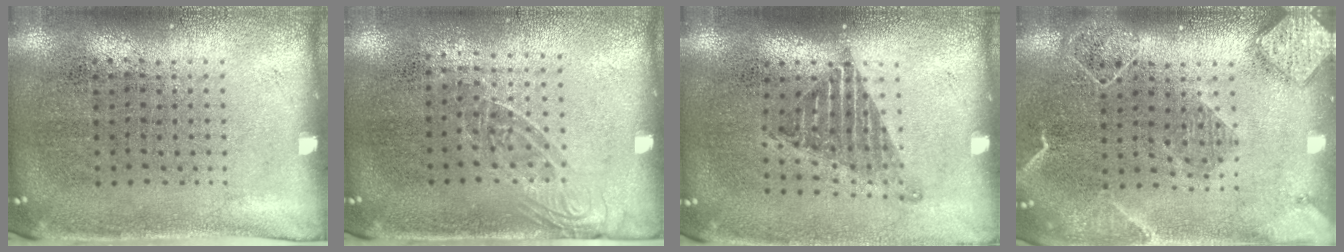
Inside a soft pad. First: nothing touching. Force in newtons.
{"total": 1.4, "press": 1.0, "slide": 0.9}
{"total": 1.3, "press": 1.1, "slide": 0.8}
{"total": 2.2, "press": 1.9, "slide": 1.1}